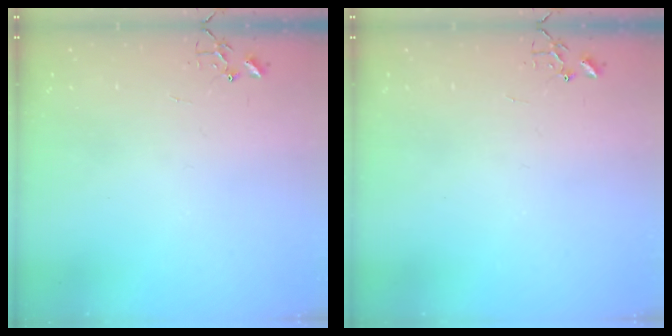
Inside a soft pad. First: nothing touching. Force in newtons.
{"total": 0.0}